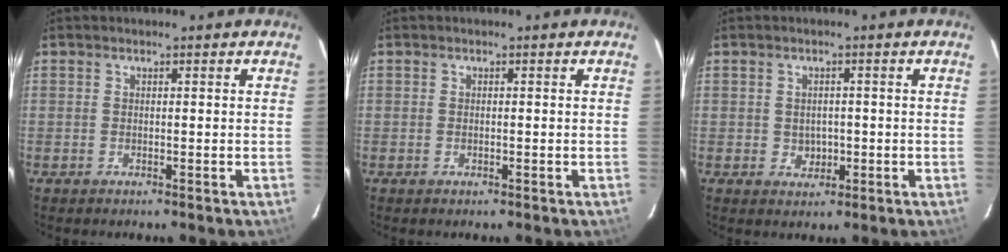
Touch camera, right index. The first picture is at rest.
{"total": 0.7, "force": [-0.2, 0.4, 0.6], "torque": [-0.012, 0.001, -0.003]}
{"total": 3.1, "force": [-0.4, 2.7, 1.4], "torque": [-0.023, 0.005, 0.002]}